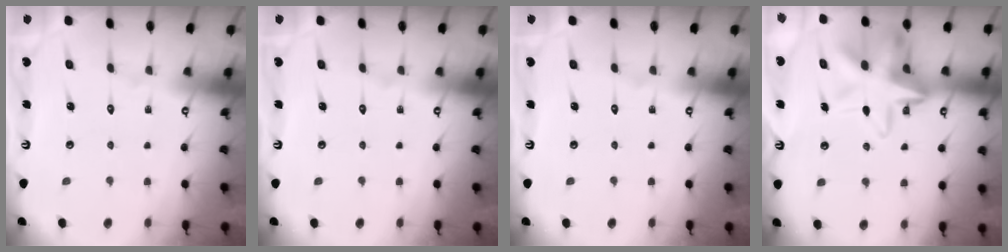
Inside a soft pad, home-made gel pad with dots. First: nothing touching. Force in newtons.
{"total": 0.0}
{"total": 0.0}
{"total": 12.9, "press": 12.6, "slide": 2.5}